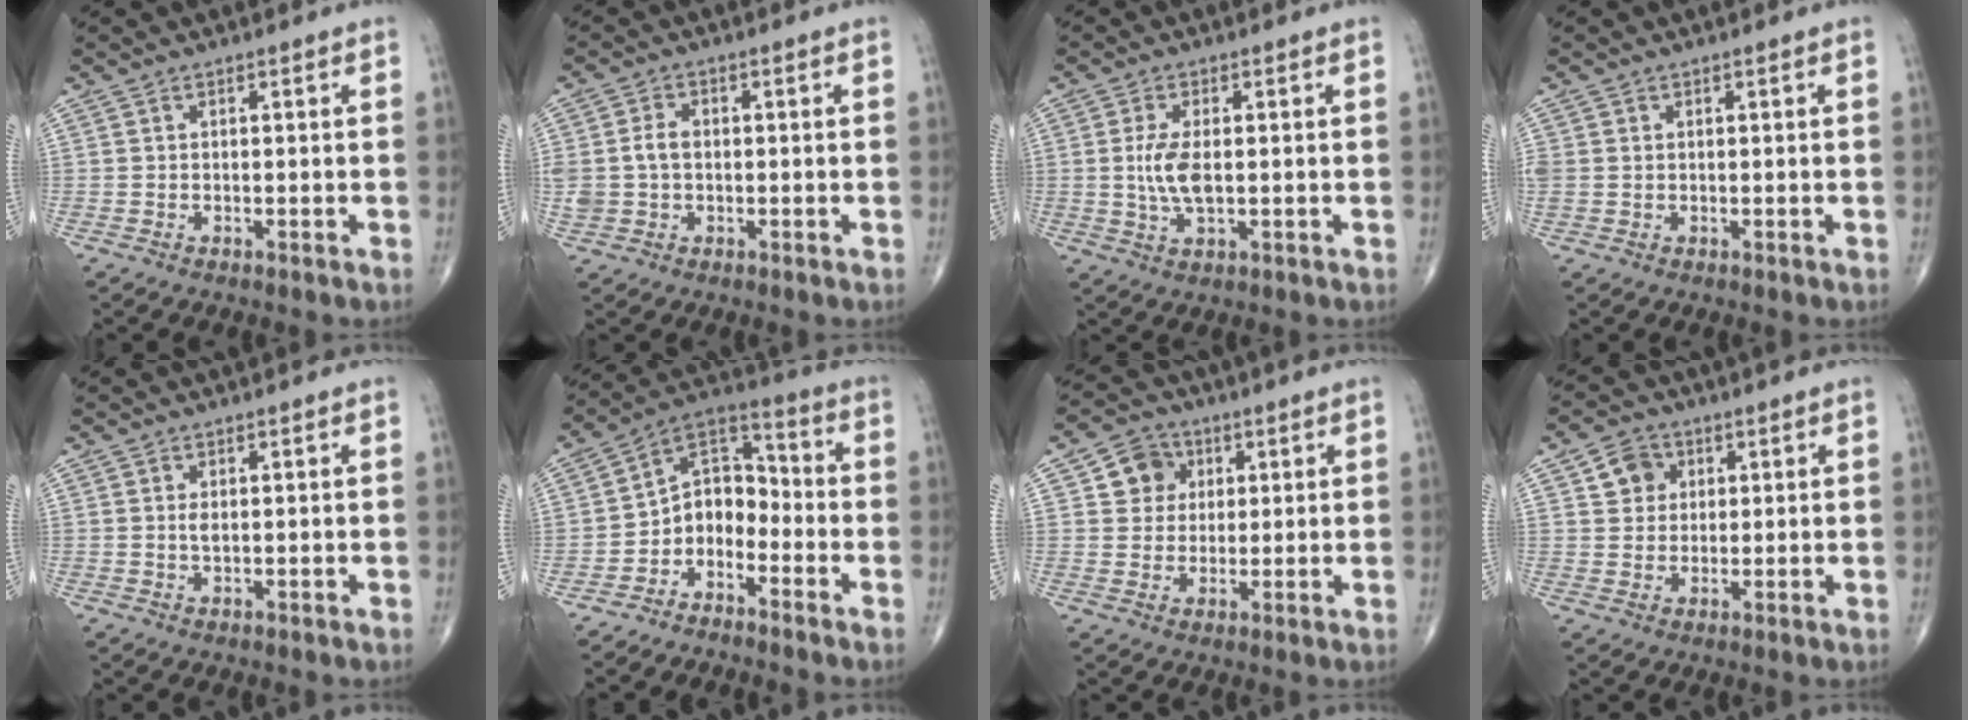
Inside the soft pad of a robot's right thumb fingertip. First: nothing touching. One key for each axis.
{"total": 6.0, "fx": 0.0, "fy": 4.4, "fz": 4.1, "tx": -0.089, "ty": 0.017, "tz": 0.003}
{"total": 6.1, "fx": 0.1, "fy": 2.7, "fz": 5.5, "tx": -0.115, "ty": -0.006, "tz": 0.002}
{"total": 1.9, "fx": 0.3, "fy": 1.6, "fz": 1.0, "tx": -0.034, "ty": 0.008, "tz": 0.011}
{"total": 1.3, "fx": 0.2, "fy": 0.6, "fz": 1.1, "tx": -0.021, "ty": -0.002, "tz": 0.005}
{"total": 8.6, "fx": -4.0, "fy": 6.2, "fz": 4.4, "tx": -0.043, "ty": 0.075, "tz": -0.090}
{"total": 6.9, "fx": 2.2, "fy": 6.2, "fz": 2.2, "tx": -0.001, "ty": -0.002, "tz": 0.033}
{"total": 5.5, "fx": 2.0, "fy": 4.8, "fz": 1.9, "tx": -0.005, "ty": -0.004, "tz": 0.030}